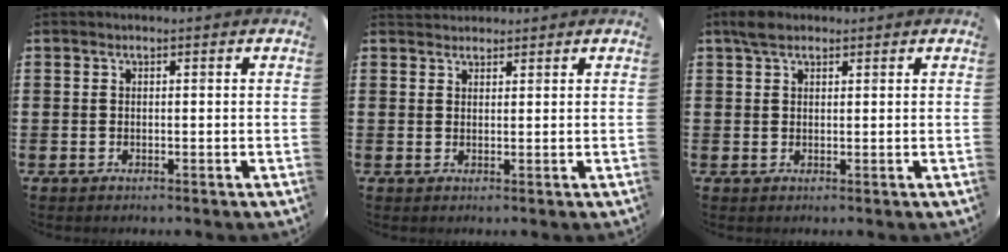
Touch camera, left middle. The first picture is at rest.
{"total": 1.4, "force": [1.3, 0.5, -0.2], "torque": [0.002, 0.004, 0.025]}
{"total": 2.3, "force": [1.8, 1.0, 1.0], "torque": [-0.013, 0.004, 0.032]}